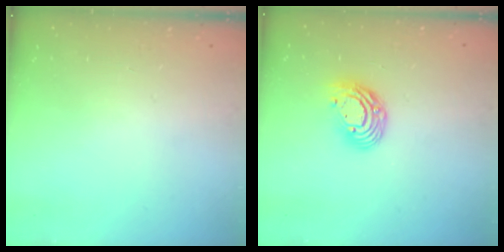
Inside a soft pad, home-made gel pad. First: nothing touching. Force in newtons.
{"total": 9.8, "press": 9.8, "slide": 0.9}